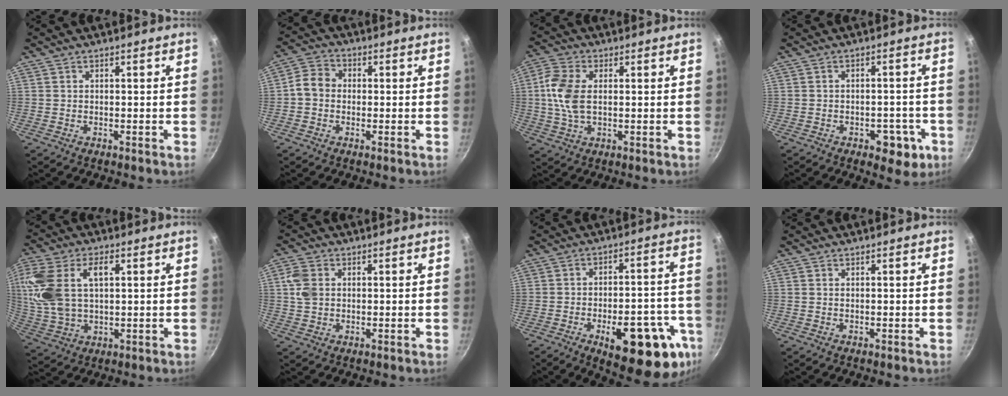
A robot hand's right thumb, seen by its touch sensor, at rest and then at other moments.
{"total": 5.6, "force": [-0.5, 4.7, 3.0], "torque": [-0.044, 0.019, -0.019]}
{"total": 9.2, "force": [0.9, 5.2, 7.5], "torque": [-0.174, 0.009, 0.018]}
{"total": 6.6, "force": [-3.2, 3.7, 4.5], "torque": [-0.030, 0.020, -0.036]}
{"total": 17.8, "force": [4.0, 10.2, 14.0], "torque": [-0.320, 0.010, 0.076]}
{"total": 5.1, "force": [0.9, 3.8, 3.3], "torque": [-0.069, 0.003, 0.016]}
{"total": 20.2, "force": [-9.0, 7.4, 16.5], "torque": [-0.168, 0.042, -0.108]}
{"total": 0.0}